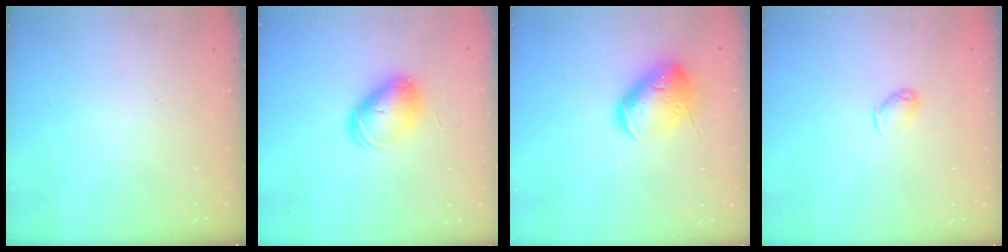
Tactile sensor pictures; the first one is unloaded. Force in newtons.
{"total": 7.9, "press": 7.9, "slide": 1.2}
{"total": 16.3, "press": 16.1, "slide": 2.6}
{"total": 3.9, "press": 3.8, "slide": 0.8}